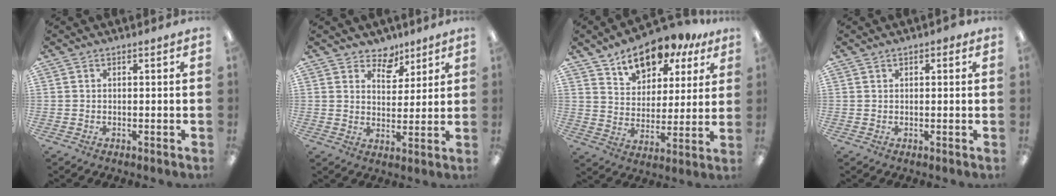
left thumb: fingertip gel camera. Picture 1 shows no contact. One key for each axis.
{"total": 6.9, "fx": 5.4, "fy": 4.2, "fz": 1.2, "tx": -0.009, "ty": -0.040, "tz": 0.095}
{"total": 11.6, "fx": 9.2, "fy": 5.9, "fz": 3.6, "tx": -0.057, "ty": -0.061, "tz": 0.170}
{"total": 0.9, "fx": 0.5, "fy": 0.5, "fz": 0.5, "tx": -0.011, "ty": 0.003, "tz": 0.009}